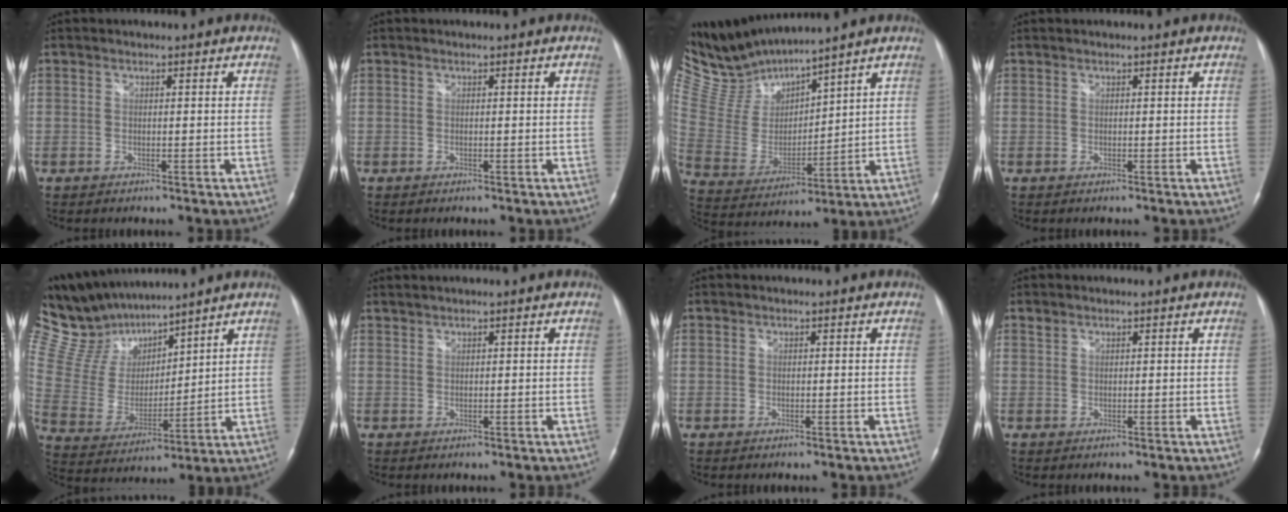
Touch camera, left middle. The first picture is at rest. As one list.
[{"total": 0.0}, {"total": 10.9, "force": [10.8, 0.0, 1.9], "torque": [-0.071, 0.003, 0.239]}, {"total": 0.0}, {"total": 14.5, "force": [13.1, 4.0, 4.6], "torque": [-0.113, 0.016, 0.267]}, {"total": 1.1, "force": [1.1, -0.1, 0.4], "torque": [-0.010, 0.010, 0.026]}, {"total": 0.0}, {"total": 0.7, "force": [0.6, 0.2, 0.1], "torque": [-0.007, 0.006, 0.014]}]